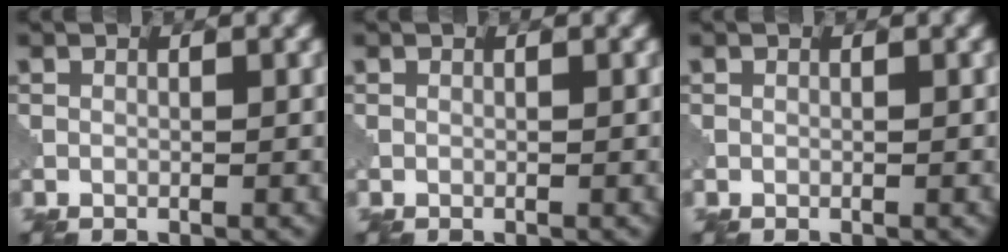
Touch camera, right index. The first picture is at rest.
{"total": 0.0}
{"total": 0.0}